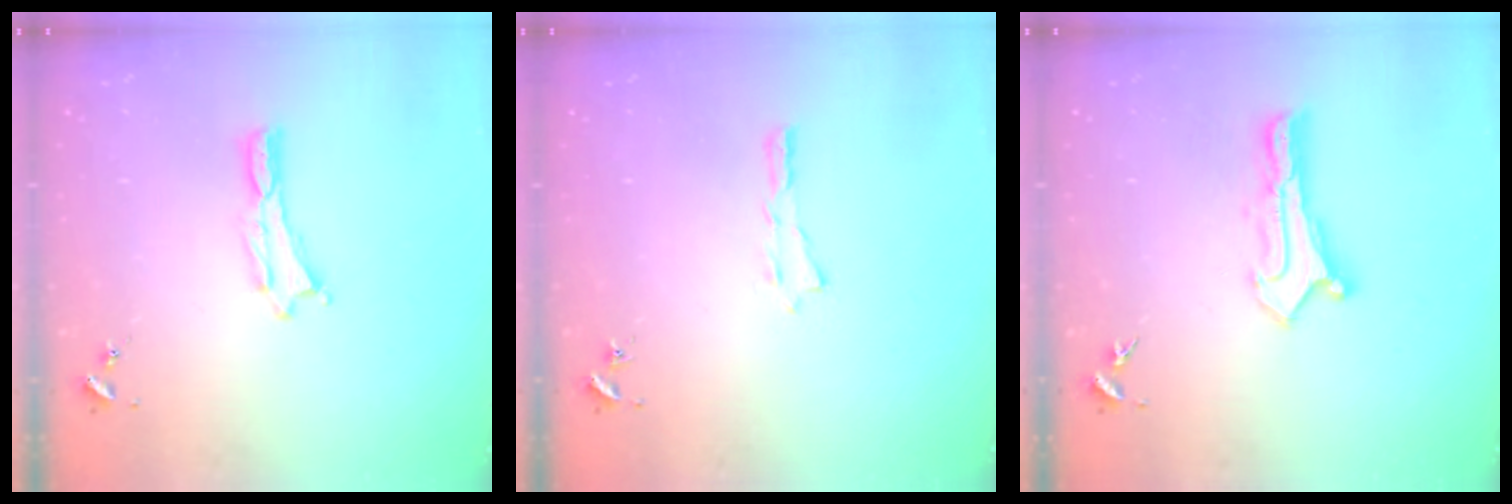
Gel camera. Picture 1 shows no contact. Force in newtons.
{"total": 0.0}
{"total": 0.8, "press": 0.8, "slide": 0.0}